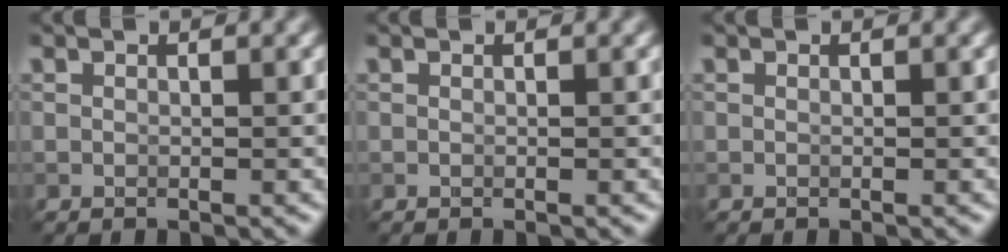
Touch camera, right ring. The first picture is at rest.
{"total": 0.0}
{"total": 0.0}